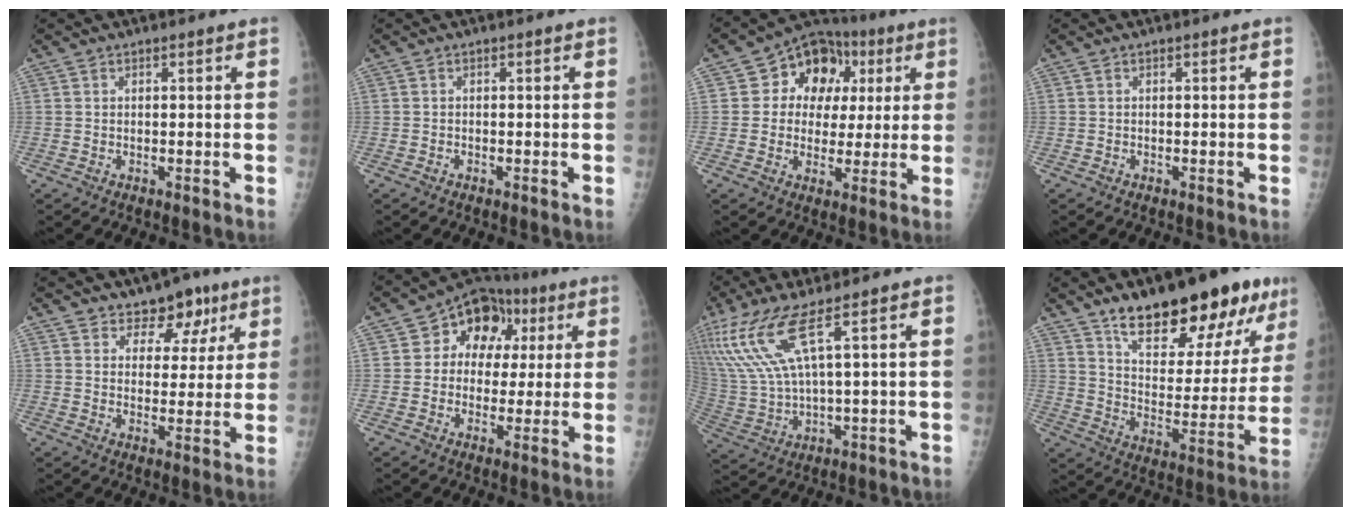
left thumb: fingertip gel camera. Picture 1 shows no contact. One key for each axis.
{"total": 0.5, "fx": -0.4, "fy": 0.3, "fz": 0.0, "tx": 0.002, "ty": 0.002, "tz": -0.007}
{"total": 13.1, "fx": 3.5, "fy": 10.3, "fz": 7.3, "tx": -0.048, "ty": 0.011, "tz": 0.046}
{"total": 0.0}
{"total": 7.0, "fx": 4.9, "fy": 4.6, "fz": 2.0, "tx": 0.016, "ty": -0.023, "tz": 0.073}
{"total": 12.2, "fx": 3.3, "fy": 9.4, "fz": 7.0, "tx": -0.047, "ty": 0.014, "tz": 0.041}
{"total": 12.1, "fx": 6.2, "fy": 1.6, "fz": 10.3, "tx": -0.258, "ty": -0.024, "tz": 0.142}
{"total": 22.7, "fx": 15.1, "fy": 8.6, "fz": 14.5, "tx": -0.158, "ty": -0.075, "tz": 0.231}